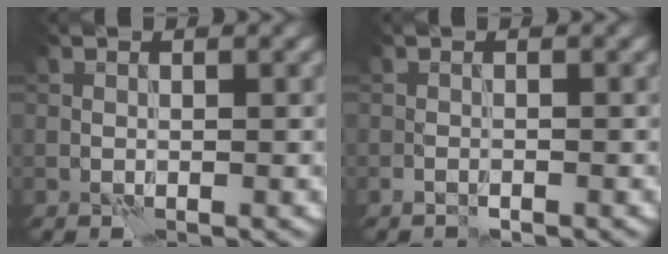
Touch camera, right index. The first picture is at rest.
{"total": 0.7, "force": [-0.6, 0.4, 0.2], "torque": [-0.004, 0.000, -0.011]}